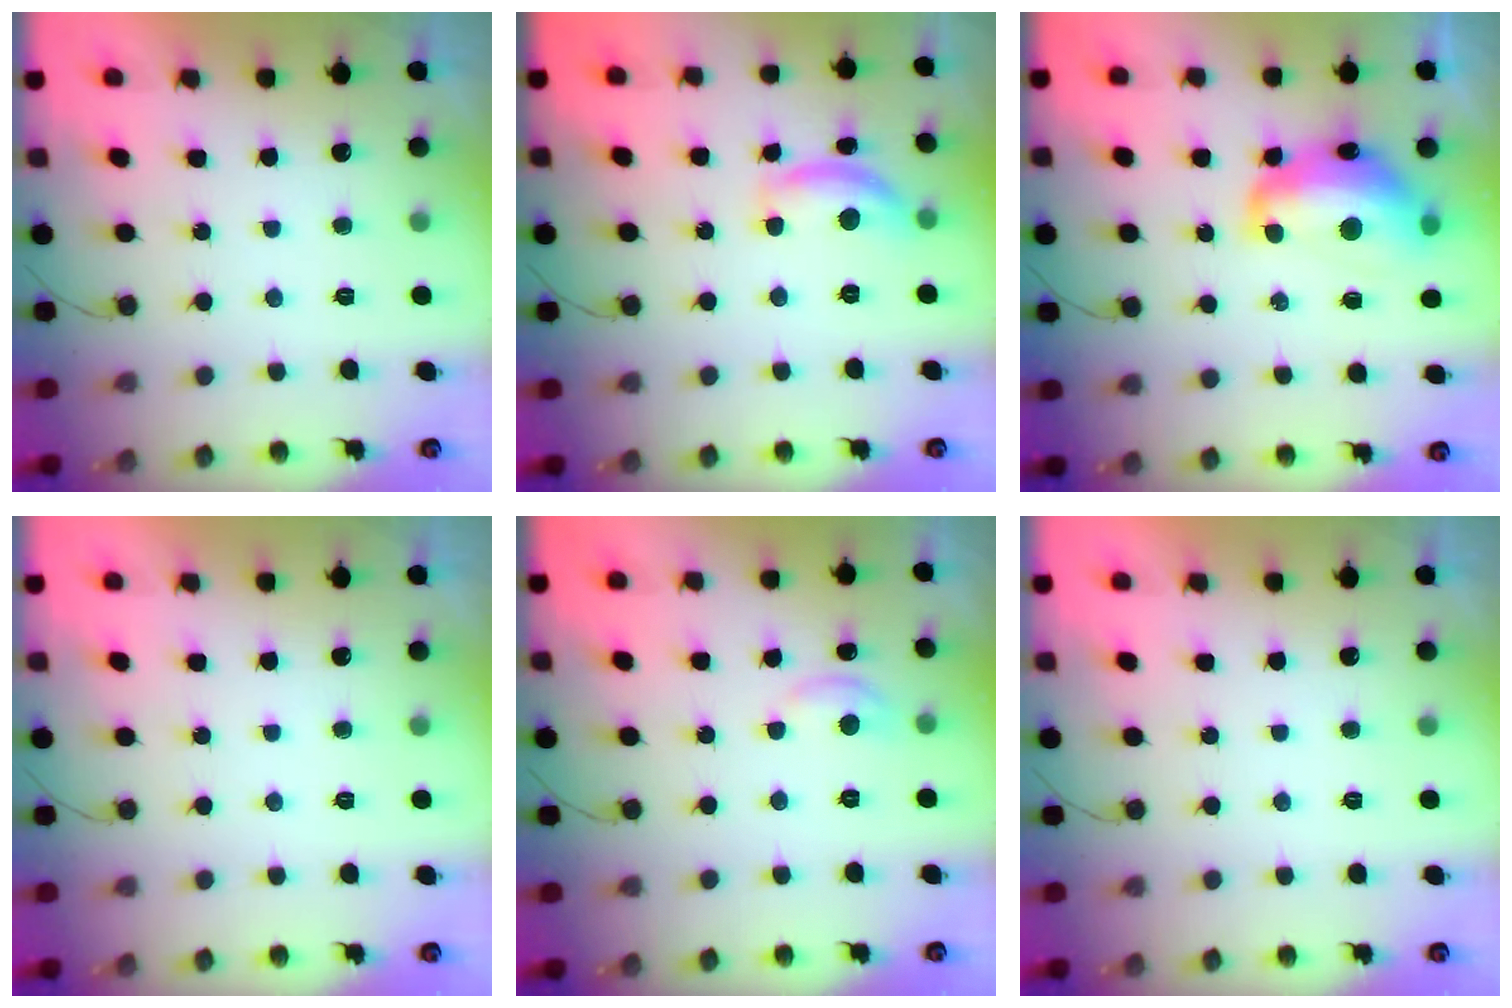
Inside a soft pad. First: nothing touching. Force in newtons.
{"total": 11.6, "press": 11.5, "slide": 0.7}
{"total": 14.6, "press": 14.5, "slide": 1.6}
{"total": 0.0}
{"total": 6.3, "press": 6.2, "slide": 0.9}
{"total": 0.0}